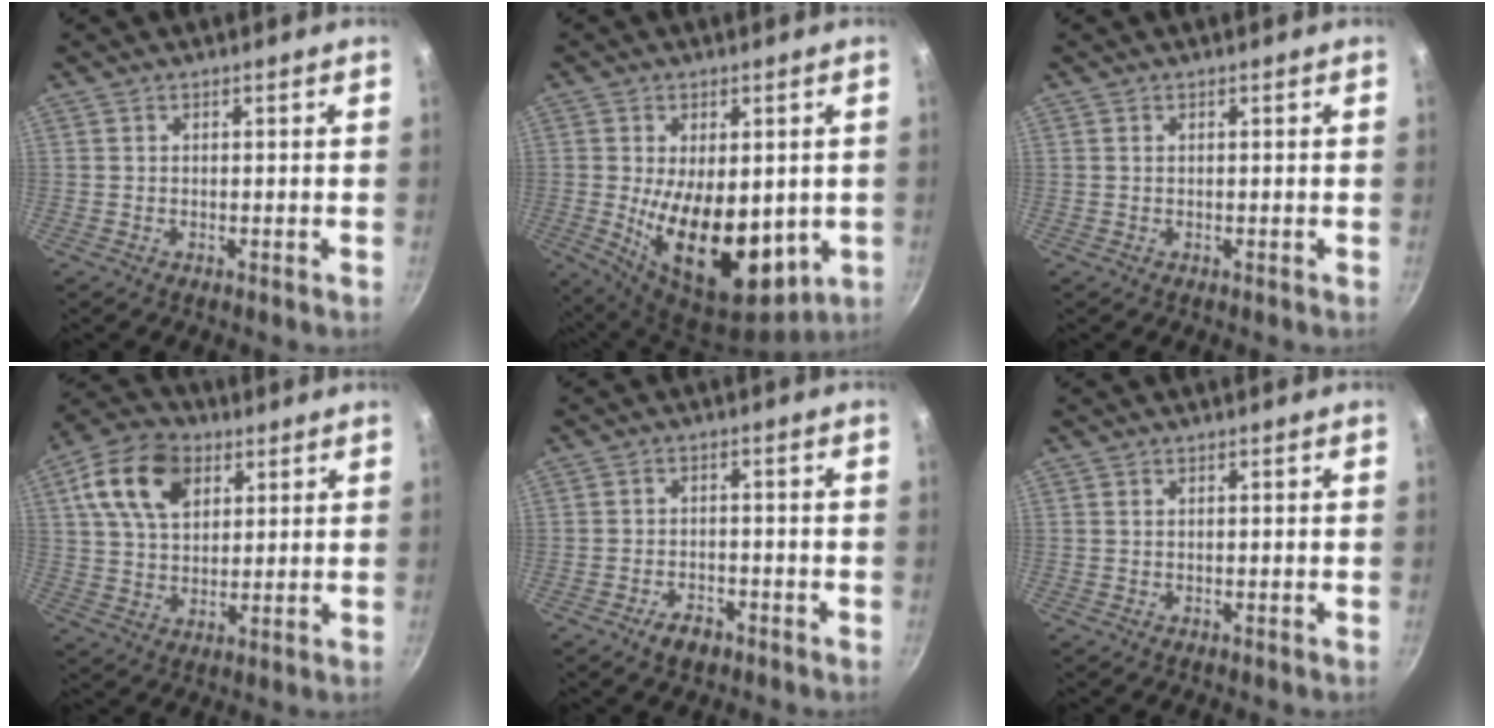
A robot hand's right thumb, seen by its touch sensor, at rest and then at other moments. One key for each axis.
{"total": 17.8, "fx": -1.2, "fy": 9.9, "fz": 14.8, "tx": -0.221, "ty": -0.032, "tz": 0.001}
{"total": 0.0}
{"total": 13.9, "fx": 5.3, "fy": 9.2, "fz": 9.0, "tx": -0.140, "ty": 0.000, "tz": 0.085}
{"total": 4.1, "fx": -2.7, "fy": 2.3, "fz": 2.1, "tx": -0.029, "ty": 0.022, "tz": -0.041}
{"total": 0.0}